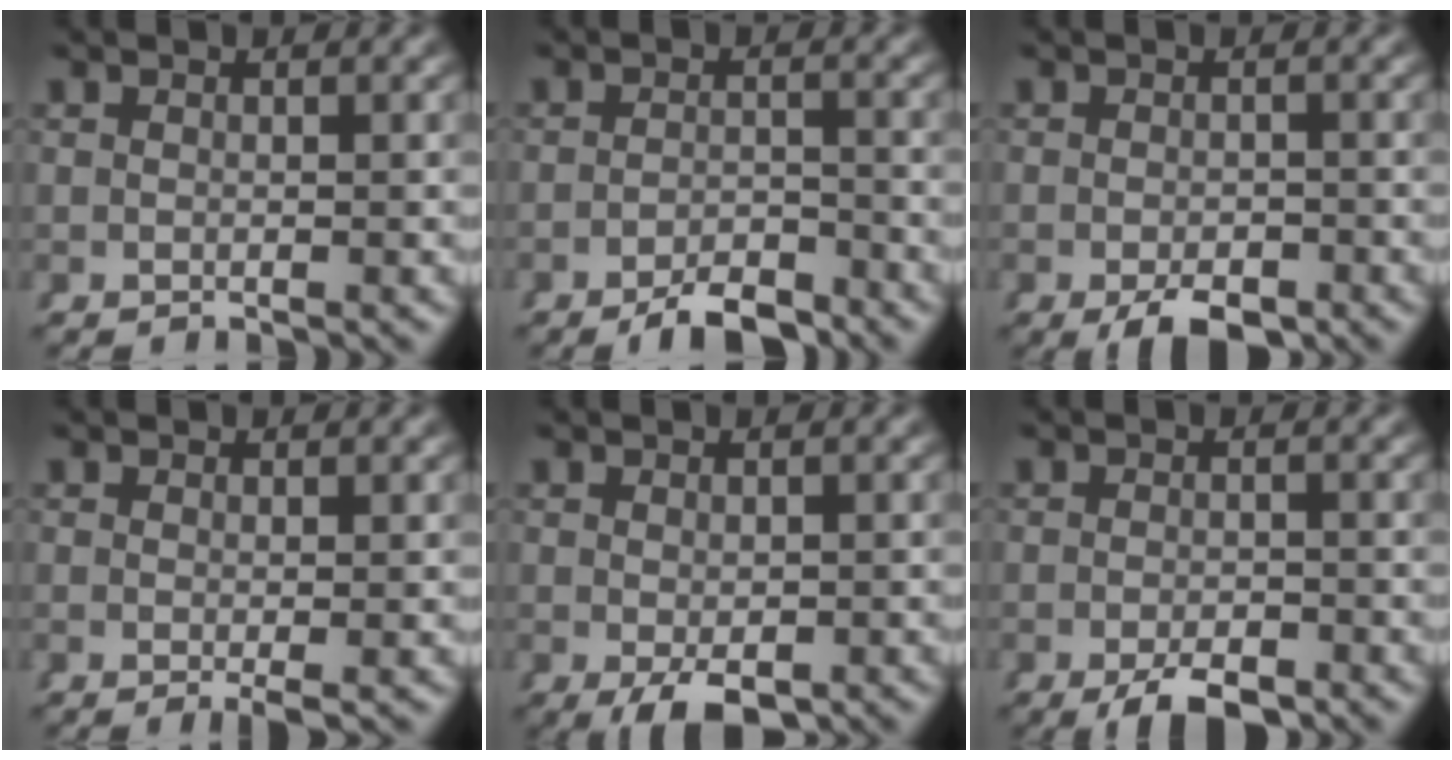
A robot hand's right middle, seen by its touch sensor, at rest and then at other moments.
{"total": 4.1, "force": [-3.6, 0.9, 1.6], "torque": [-0.011, -0.002, -0.061]}
{"total": 3.6, "force": [-2.3, 1.6, 2.3], "torque": [-0.032, -0.010, -0.033]}
{"total": 1.5, "force": [-0.3, 0.3, 1.4], "torque": [-0.024, -0.003, -0.003]}
{"total": 4.4, "force": [-2.1, 2.3, 3.0], "torque": [-0.057, -0.023, -0.017]}
{"total": 3.7, "force": [-2.6, 1.2, 2.3], "torque": [-0.031, -0.006, -0.041]}